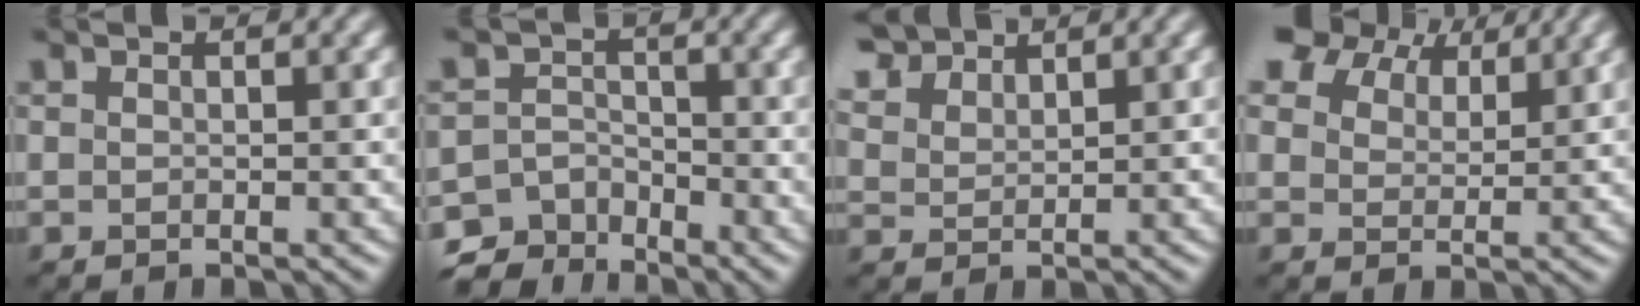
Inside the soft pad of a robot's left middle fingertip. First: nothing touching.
{"total": 7.8, "force": [-5.9, 4.9, 1.3], "torque": [0.002, -0.010, -0.102]}
{"total": 4.8, "force": [4.1, 2.0, 1.5], "torque": [-0.052, 0.006, 0.086]}
{"total": 7.1, "force": [5.9, 3.0, 2.5], "torque": [-0.061, 0.009, 0.110]}